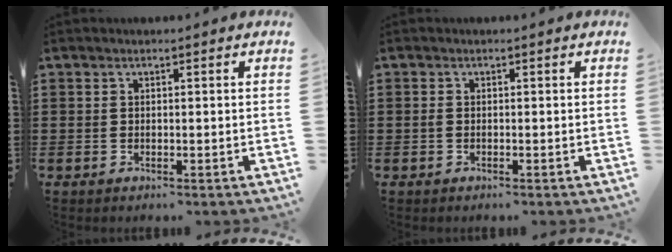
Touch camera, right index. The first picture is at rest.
{"total": 0.6, "force": [-0.2, 0.3, 0.5], "torque": [-0.019, -0.003, -0.007]}